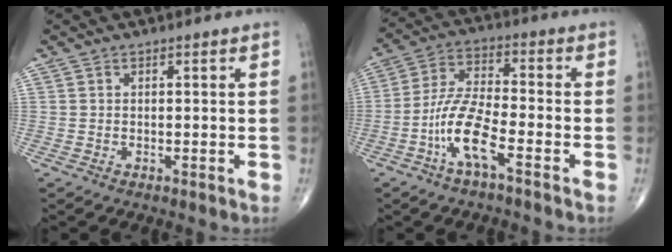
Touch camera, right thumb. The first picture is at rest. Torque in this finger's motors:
{"motor_torque": [0.28, 0.53, 0.53, 0.08, 0.22]}